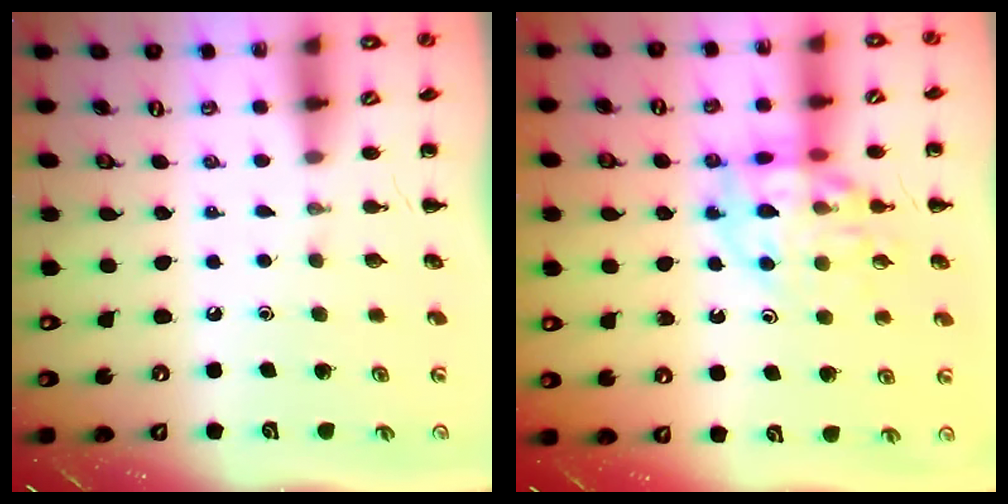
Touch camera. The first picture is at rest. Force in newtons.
{"total": 12.7, "press": 12.5, "slide": 2.3}